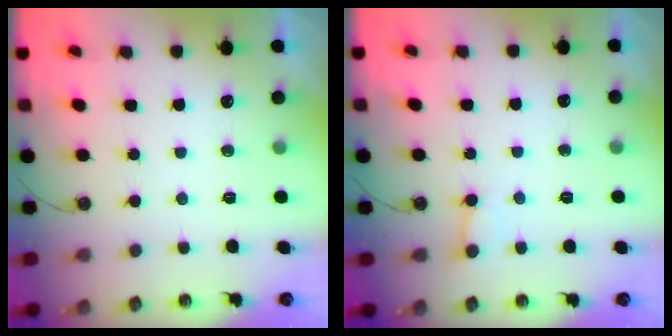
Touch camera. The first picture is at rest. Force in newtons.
{"total": 4.9, "press": 4.9, "slide": 0.5}